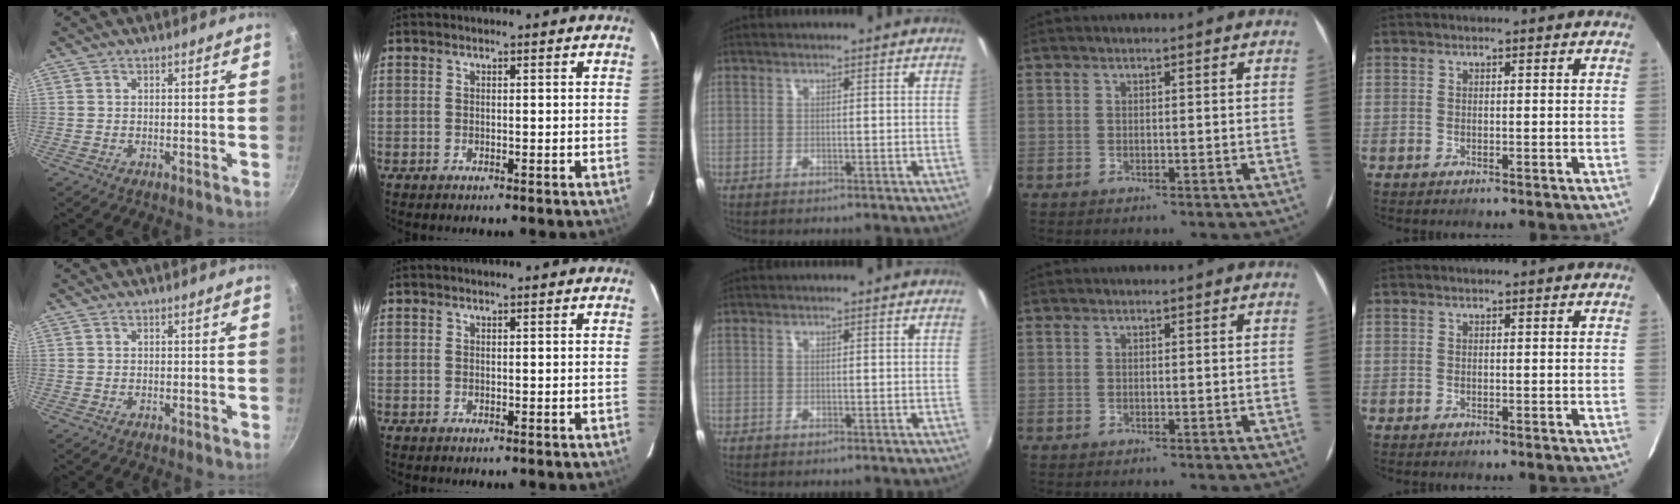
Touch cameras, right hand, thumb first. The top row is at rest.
{}